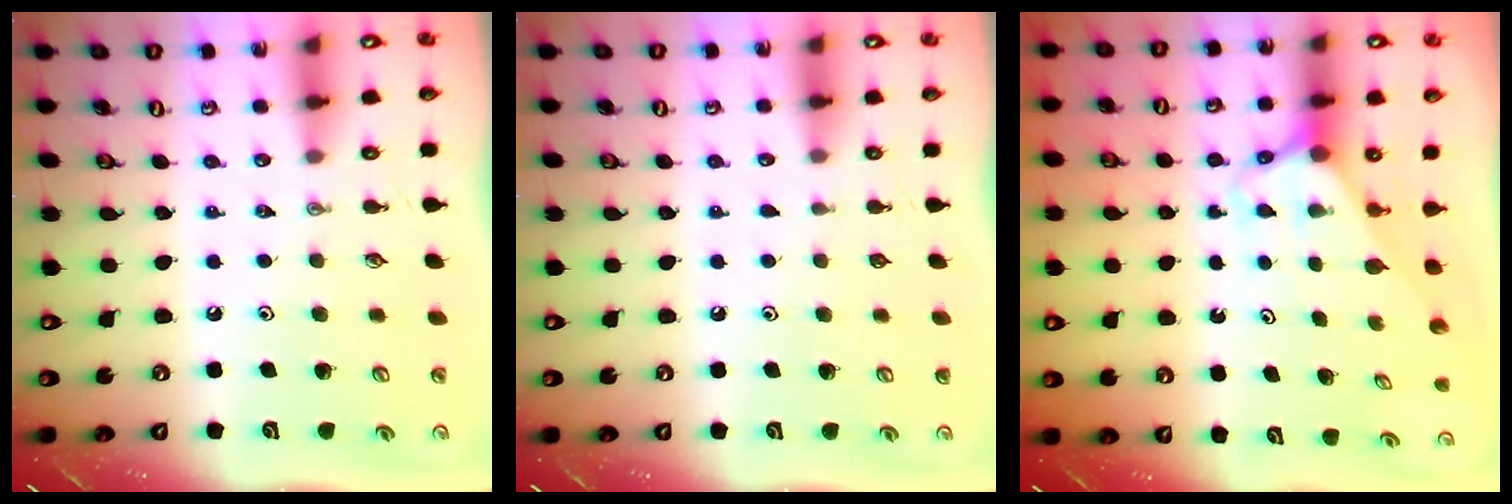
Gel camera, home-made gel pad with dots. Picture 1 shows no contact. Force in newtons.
{"total": 0.8, "press": 0.8, "slide": 0.1}
{"total": 2.6, "press": 2.6, "slide": 0.2}